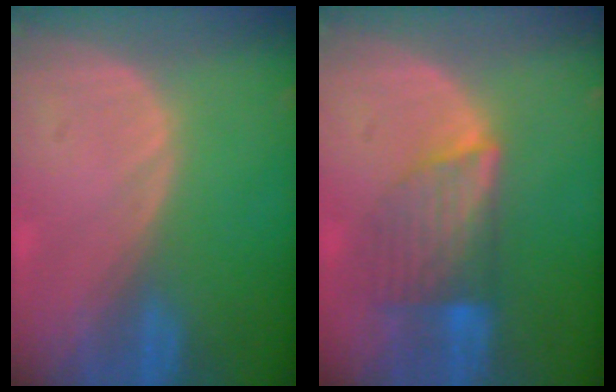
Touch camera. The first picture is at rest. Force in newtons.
{"total": 7.0, "press": 6.4, "slide": 2.8}